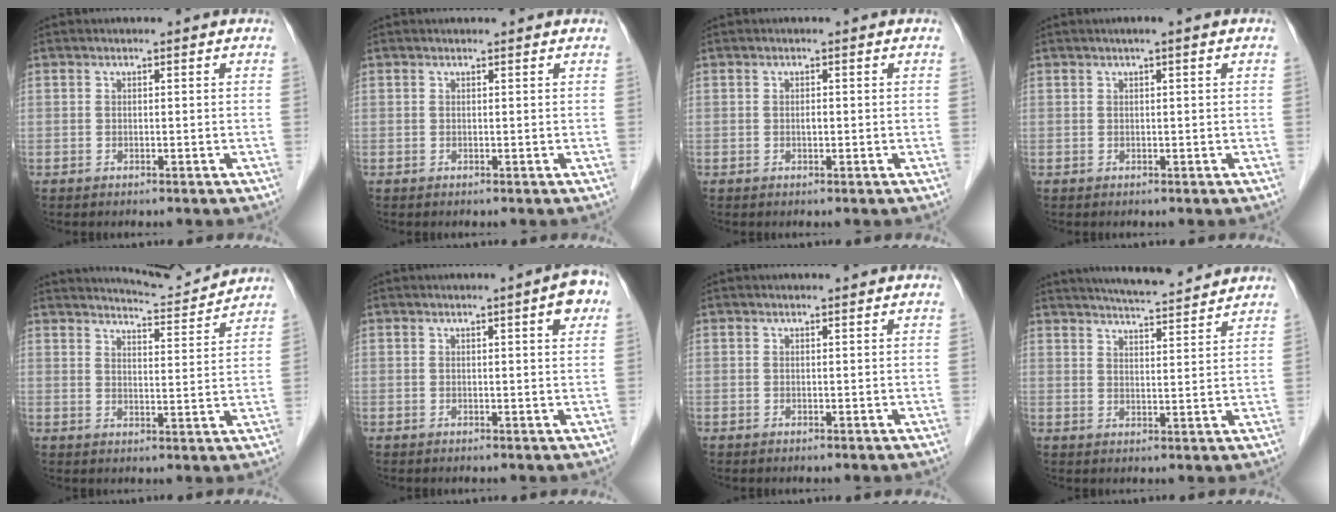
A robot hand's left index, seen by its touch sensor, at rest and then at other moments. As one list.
[{"total": 1.8, "force": [1.7, 0.5, 0.4], "torque": [0.004, 0.014, 0.023]}, {"total": 0.7, "force": [-0.1, 0.4, 0.5], "torque": [-0.005, -0.003, -0.003]}, {"total": 1.7, "force": [0.9, 0.1, 1.4], "torque": [-0.020, 0.005, 0.014]}, {"total": 8.9, "force": [8.9, -0.1, 1.0], "torque": [-0.021, -0.005, 0.125]}, {"total": 4.5, "force": [2.1, 0.8, 3.9], "torque": [-0.037, 0.002, 0.021]}, {"total": 1.2, "force": [1.1, 0.3, 0.4], "torque": [0.001, 0.007, 0.016]}, {"total": 11.0, "force": [10.3, 0.9, 3.7], "torque": [-0.059, 0.012, 0.146]}]